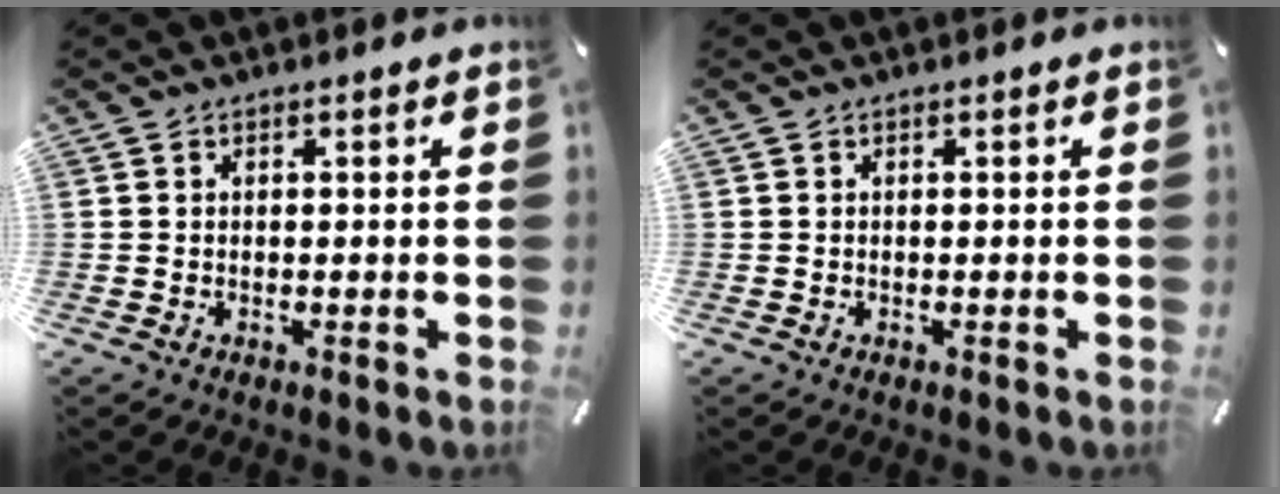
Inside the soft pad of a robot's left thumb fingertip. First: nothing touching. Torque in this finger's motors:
{"motor_torque": [-0.11, -0.08, 0.00, -0.01, 0.00]}